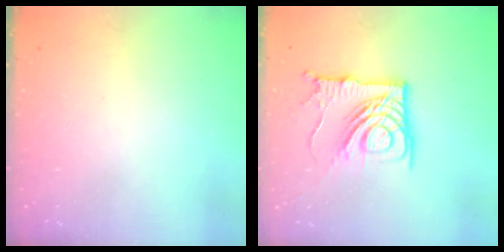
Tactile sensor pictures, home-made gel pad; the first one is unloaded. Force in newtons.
{"total": 16.6, "press": 16.5, "slide": 1.8}